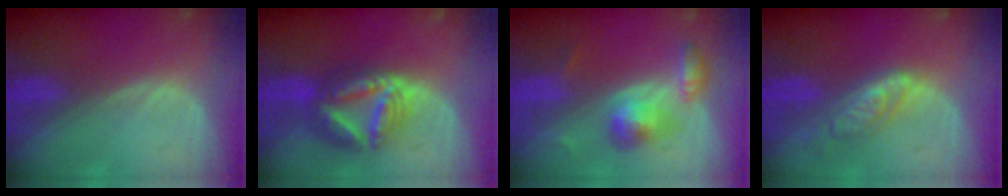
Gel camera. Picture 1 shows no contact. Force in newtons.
{"total": 9.0, "press": 8.9, "slide": 0.9}
{"total": 5.8, "press": 5.6, "slide": 1.3}
{"total": 6.3, "press": 5.6, "slide": 3.0}